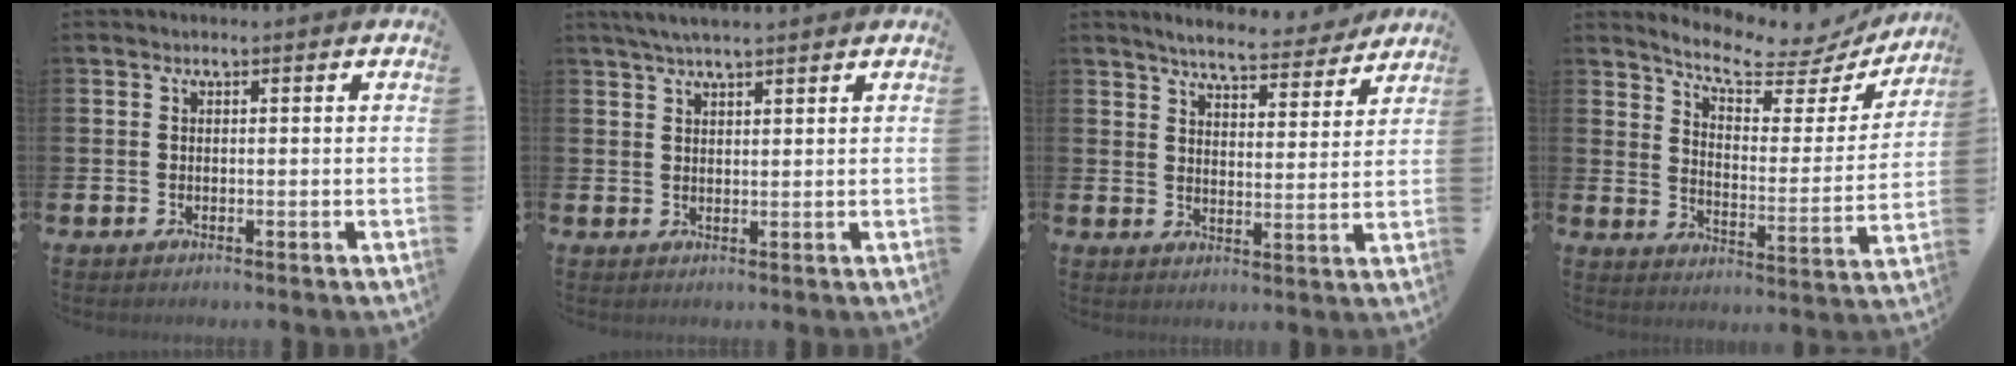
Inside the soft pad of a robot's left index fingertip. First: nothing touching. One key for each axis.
{"total": 3.5, "fx": 3.0, "fy": 0.4, "fz": 1.7, "tx": -0.033, "ty": -0.004, "tz": 0.054}
{"total": 5.7, "fx": 5.6, "fy": 0.6, "fz": 1.3, "tx": -0.029, "ty": -0.040, "tz": 0.092}
{"total": 7.2, "fx": 6.5, "fy": 1.8, "fz": 2.5, "tx": -0.069, "ty": -0.055, "tz": 0.104}